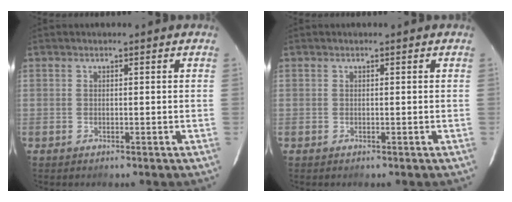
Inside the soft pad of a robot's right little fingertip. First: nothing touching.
{"total": 0.0}